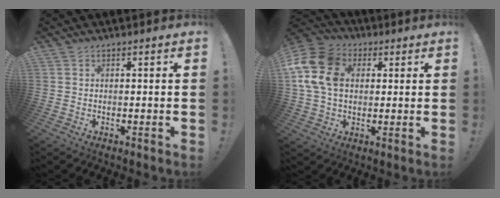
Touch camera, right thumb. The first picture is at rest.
{"total": 16.2, "force": [3.7, 12.3, 9.8], "torque": [-0.192, -0.001, 0.073]}